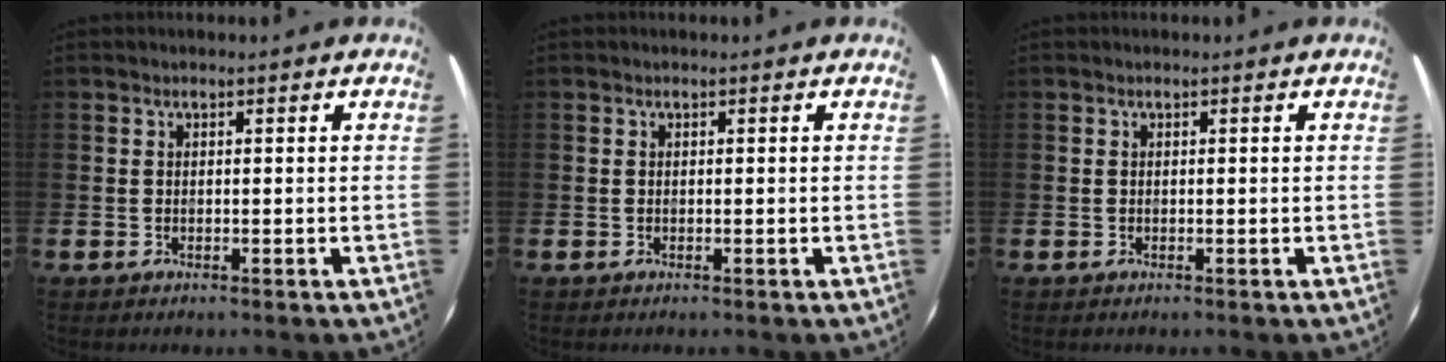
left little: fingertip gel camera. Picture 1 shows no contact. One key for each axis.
{"total": 0.0}
{"total": 0.0}